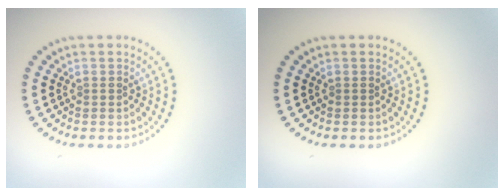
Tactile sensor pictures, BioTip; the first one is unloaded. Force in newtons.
{"total": 0.0}